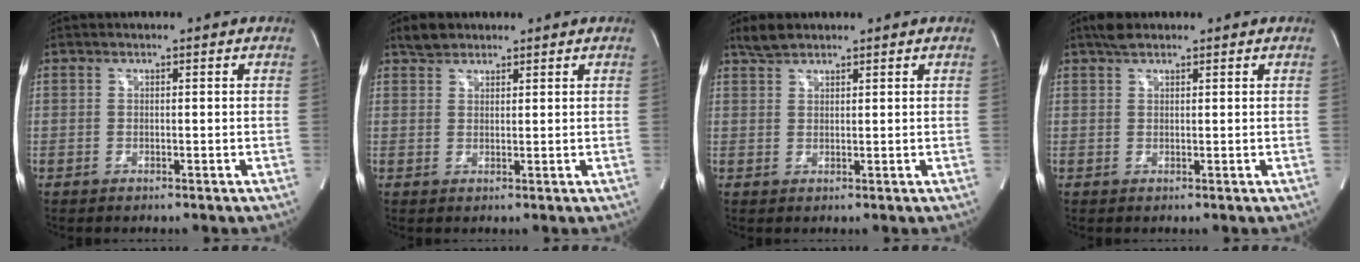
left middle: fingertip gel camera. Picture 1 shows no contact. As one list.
[{"total": 2.6, "force": [2.2, 1.4, 0.6], "torque": [-0.015, 0.012, 0.039]}, {"total": 3.0, "force": [2.4, 1.7, 0.7], "torque": [-0.017, 0.014, 0.043]}, {"total": 2.4, "force": [1.9, 0.9, 1.2], "torque": [-0.026, 0.016, 0.034]}]